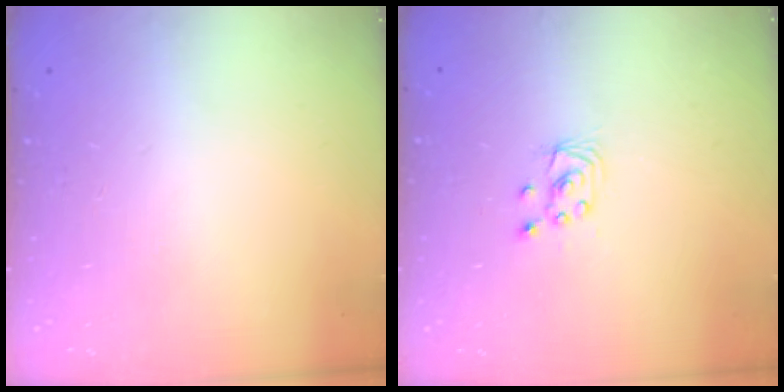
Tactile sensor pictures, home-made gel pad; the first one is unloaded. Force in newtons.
{"total": 2.4, "press": 2.4, "slide": 0.2}